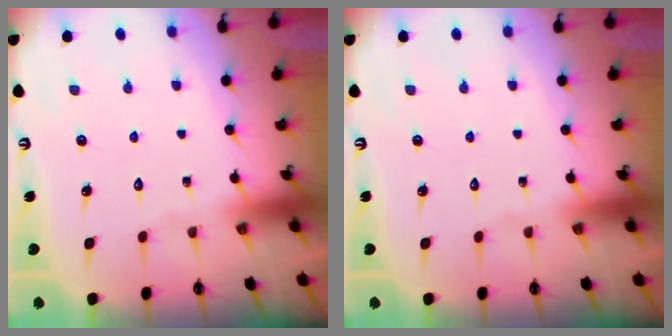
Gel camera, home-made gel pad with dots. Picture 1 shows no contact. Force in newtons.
{"total": 0.0}